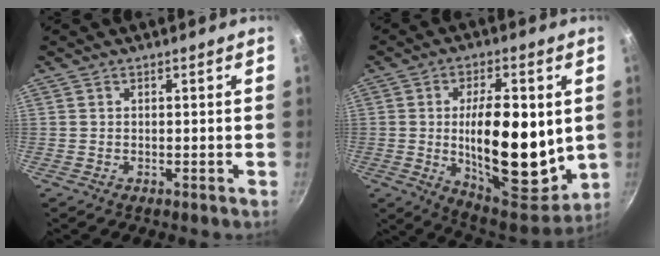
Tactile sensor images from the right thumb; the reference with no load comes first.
{"total": 21.7, "force": [0.6, 10.3, 19.2], "torque": [-0.264, -0.028, 0.017]}